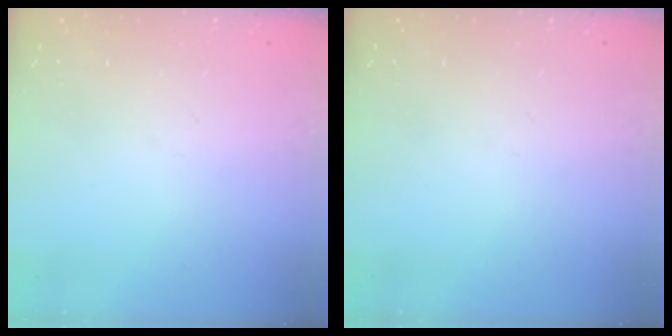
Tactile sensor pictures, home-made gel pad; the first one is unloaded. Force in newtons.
{"total": 0.0}